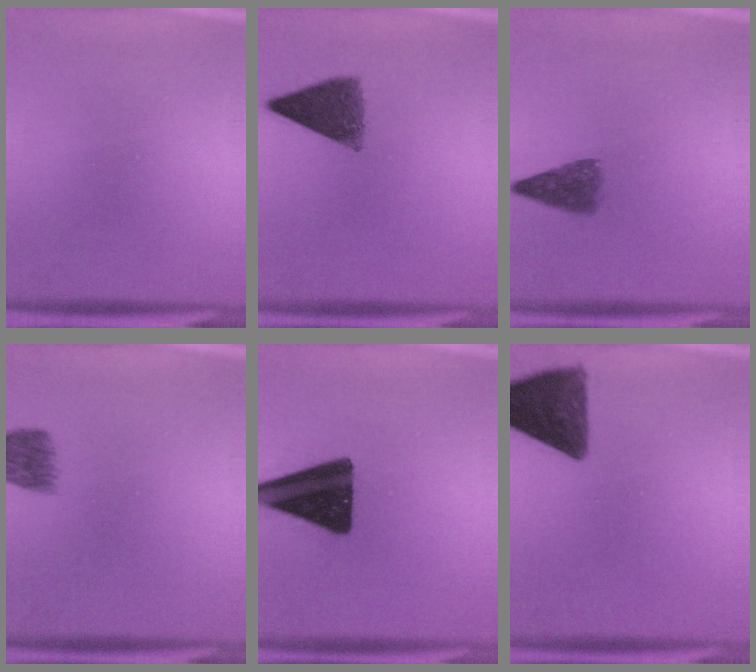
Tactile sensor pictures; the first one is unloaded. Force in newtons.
{"total": 7.4}
{"total": 4.1}
{"total": 4.8}
{"total": 15.8}
{"total": 11.4}